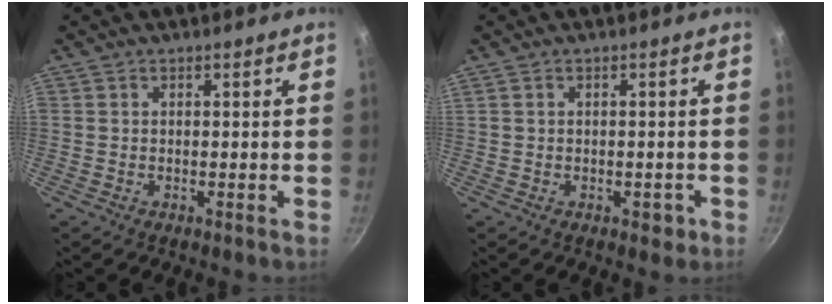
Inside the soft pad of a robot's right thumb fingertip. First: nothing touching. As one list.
[{"total": 2.1, "force": [-0.8, 1.5, 1.2], "torque": [0.001, 0.012, -0.005]}]